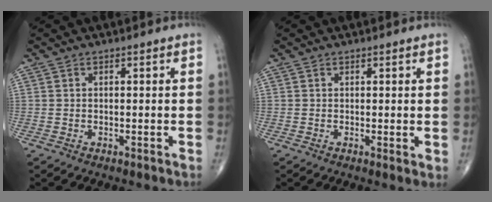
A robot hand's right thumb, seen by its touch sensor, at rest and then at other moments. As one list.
[{"total": 1.3, "force": [0.5, 0.4, 1.2], "torque": [-0.019, -0.005, 0.004]}]